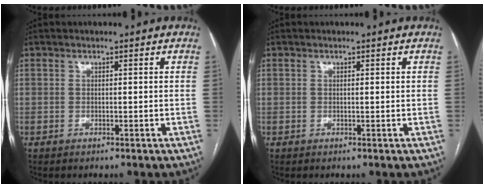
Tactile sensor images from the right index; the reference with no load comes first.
{"total": 0.0}